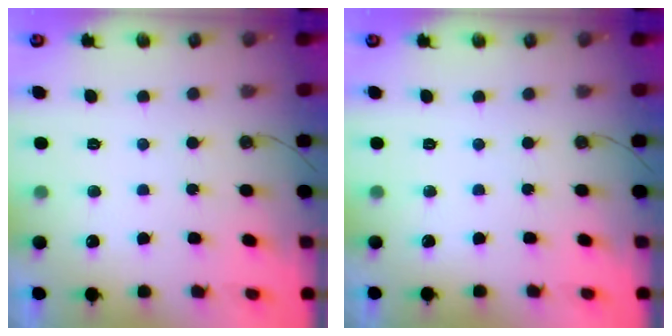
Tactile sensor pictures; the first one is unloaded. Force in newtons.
{"total": 0.0}